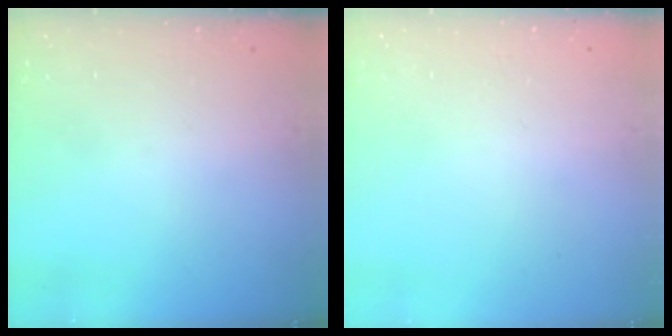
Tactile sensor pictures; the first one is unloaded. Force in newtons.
{"total": 2.6, "press": 2.6, "slide": 0.2}